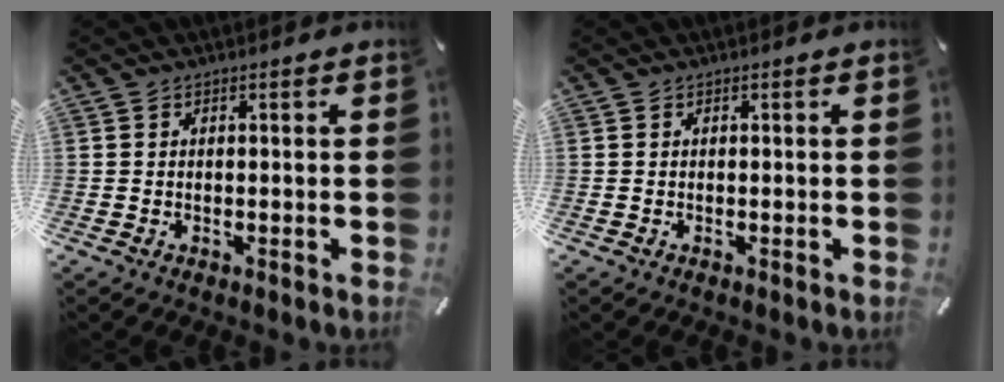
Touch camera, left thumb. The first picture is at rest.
{"total": 0.0}